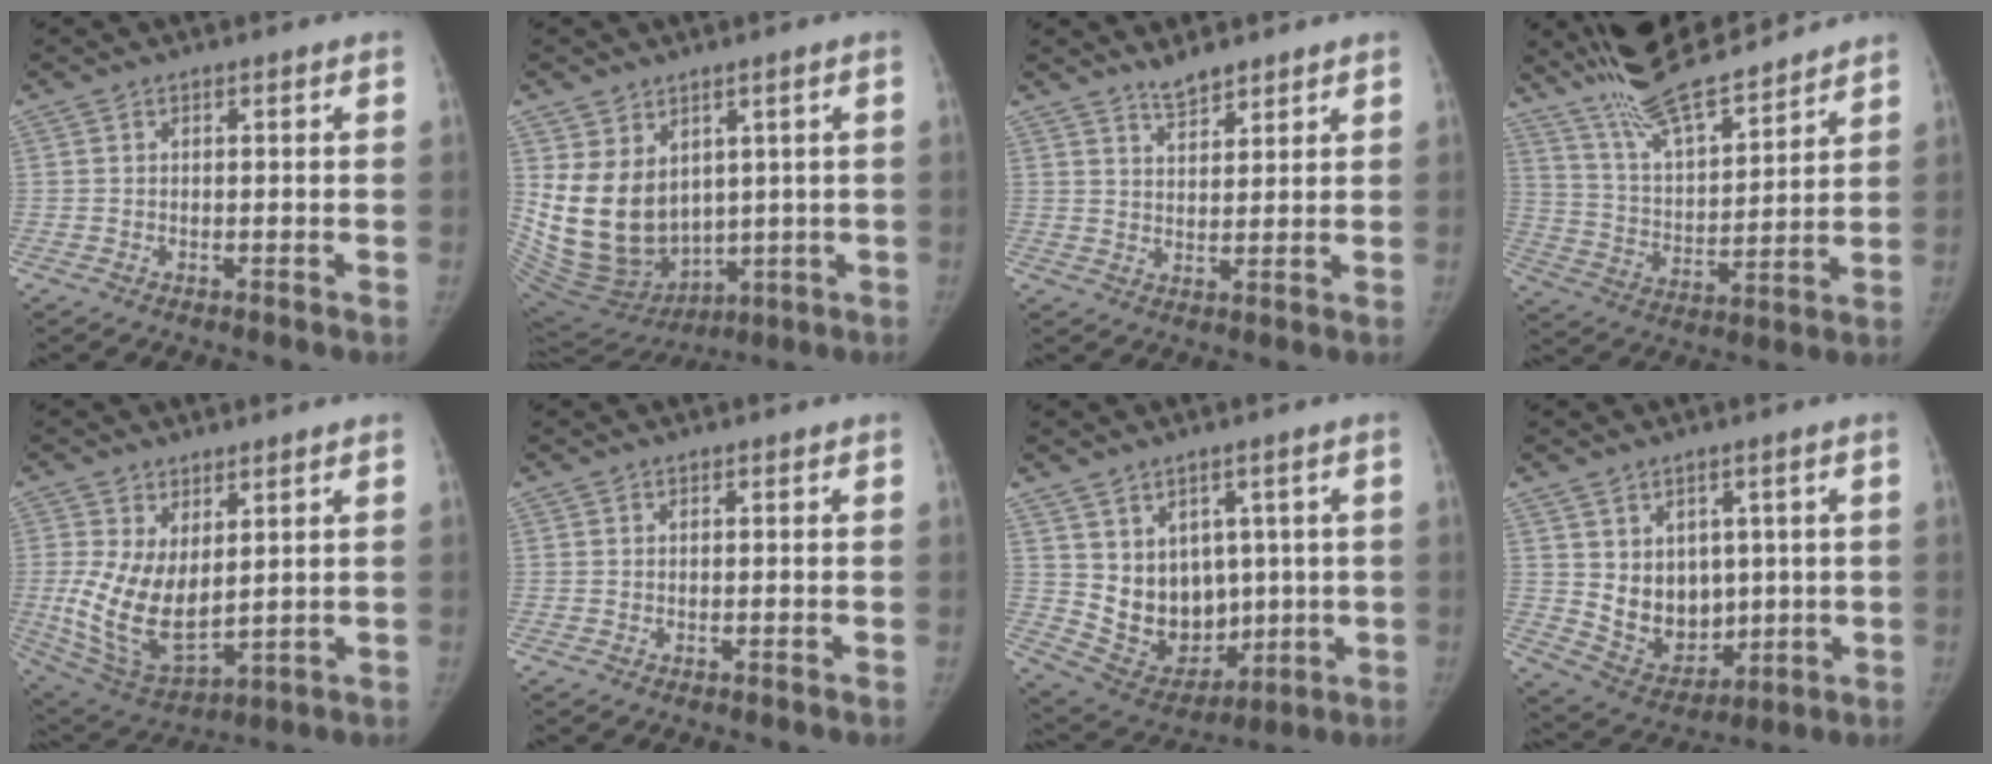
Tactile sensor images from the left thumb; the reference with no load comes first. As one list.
[{"total": 16.7, "force": [2.8, 12.5, 10.8], "torque": [-0.178, -0.024, 0.095]}, {"total": 4.0, "force": [3.6, 1.3, 1.2], "torque": [-0.003, -0.027, 0.063]}, {"total": 16.4, "force": [14.7, 2.9, 6.6], "torque": [-0.096, -0.069, 0.269]}, {"total": 12.7, "force": [2.0, 6.9, 10.5], "torque": [-0.188, -0.028, 0.058]}, {"total": 0.0}, {"total": 12.7, "force": [1.6, 10.1, 7.5], "torque": [-0.070, -0.015, 0.064]}, {"total": 10.3, "force": [1.4, 8.2, 6.1], "torque": [-0.049, -0.024, 0.050]}]